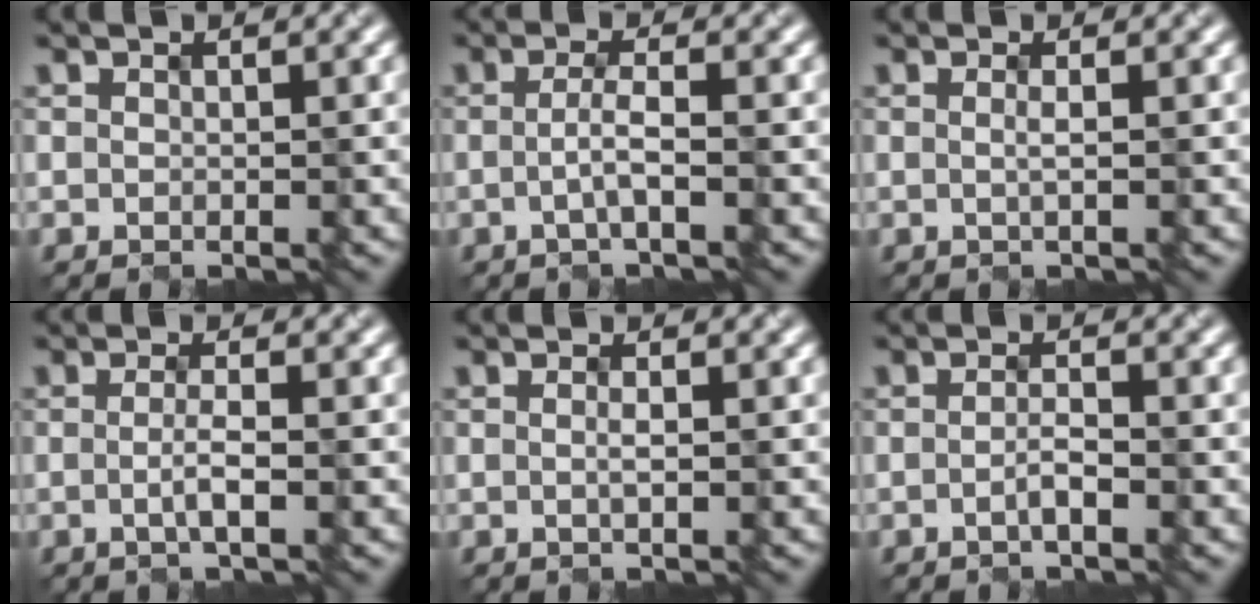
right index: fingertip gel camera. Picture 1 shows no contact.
{"total": 2.1, "force": [-0.7, 0.3, 1.9], "torque": [-0.038, -0.001, -0.012]}
{"total": 0.9, "force": [-0.1, 0.2, 0.8], "torque": [-0.017, 0.001, -0.008]}
{"total": 1.8, "force": [-0.7, 0.3, 1.7], "torque": [-0.030, -0.002, -0.011]}
{"total": 0.8, "force": [-0.2, 0.2, 0.8], "torque": [-0.015, 0.003, -0.005]}
{"total": 1.4, "force": [-0.8, 0.2, 1.2], "torque": [-0.024, -0.001, -0.014]}